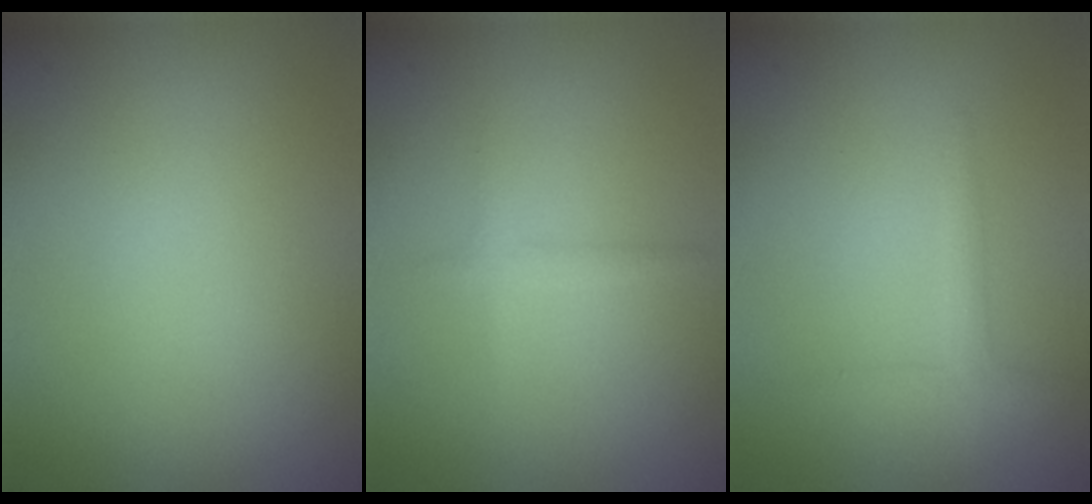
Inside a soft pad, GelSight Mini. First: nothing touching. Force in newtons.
{"total": 1.0, "press": 1.0, "slide": 0.1}
{"total": 1.6, "press": 1.6, "slide": 0.1}